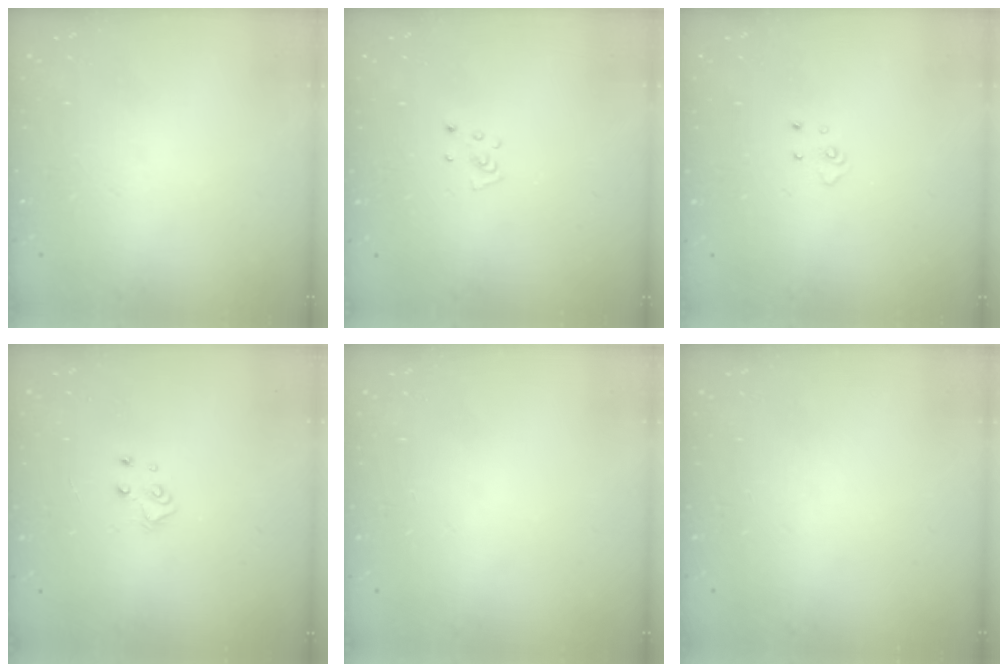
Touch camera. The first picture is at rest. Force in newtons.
{"total": 3.1, "press": 3.1, "slide": 0.3}
{"total": 3.7, "press": 3.7, "slide": 0.3}
{"total": 4.0, "press": 4.0, "slide": 0.2}
{"total": 0.0}
{"total": 0.0}